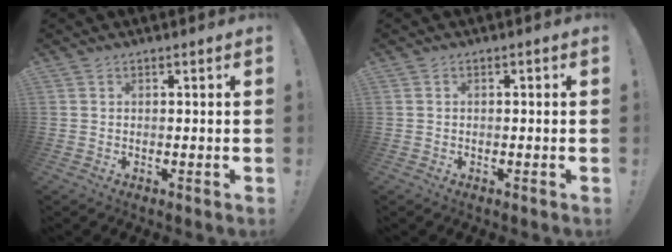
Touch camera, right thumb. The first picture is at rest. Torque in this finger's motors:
{"motor_torque": [0.01, 0.20, 0.05, -0.11, 0.00]}